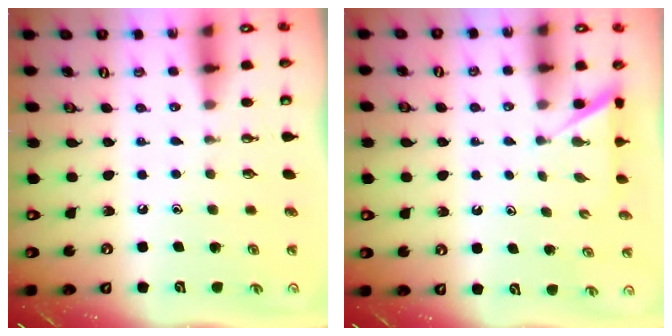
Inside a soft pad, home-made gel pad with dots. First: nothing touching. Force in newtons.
{"total": 2.4, "press": 2.4, "slide": 0.3}